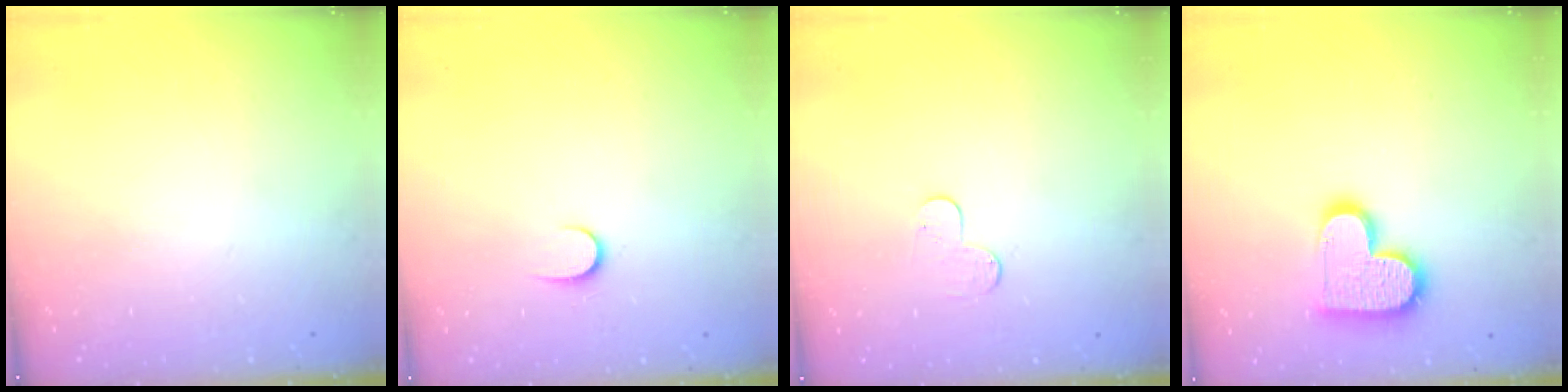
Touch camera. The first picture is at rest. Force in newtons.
{"total": 5.7, "press": 5.7, "slide": 0.5}
{"total": 4.9, "press": 4.9, "slide": 0.4}
{"total": 13.8, "press": 13.8, "slide": 0.6}